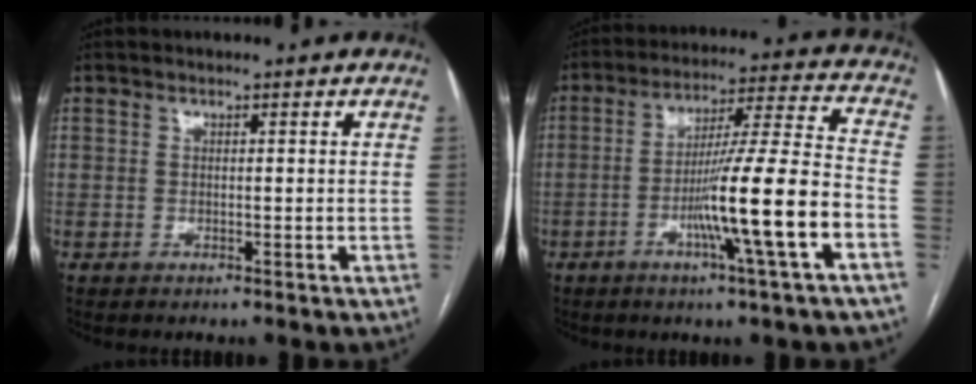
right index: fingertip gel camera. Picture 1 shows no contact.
{"total": 14.8, "force": [-5.3, -1.2, 13.8], "torque": [-0.233, -0.002, -0.090]}